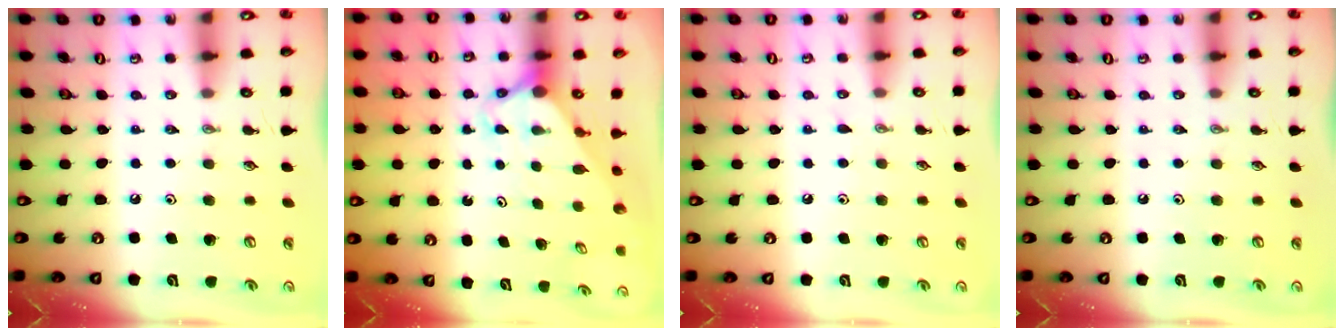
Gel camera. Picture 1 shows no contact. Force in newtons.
{"total": 2.8, "press": 2.8, "slide": 0.2}
{"total": 3.4, "press": 3.4, "slide": 0.5}
{"total": 0.0}